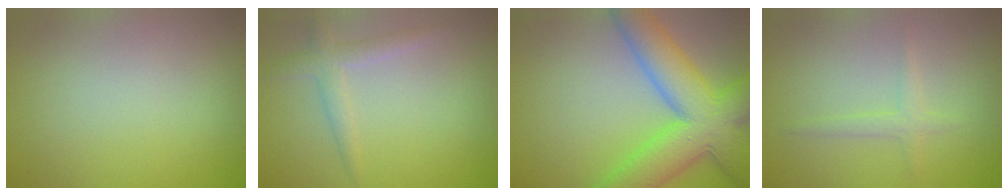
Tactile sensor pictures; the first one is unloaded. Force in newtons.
{"total": 2.1, "press": 2.1, "slide": 0.1}
{"total": 10.6, "press": 10.6, "slide": 0.4}
{"total": 1.4, "press": 1.4, "slide": 0.0}